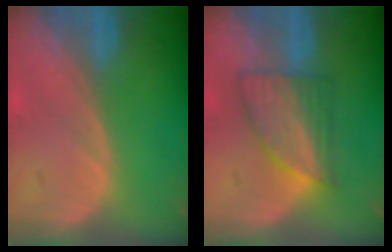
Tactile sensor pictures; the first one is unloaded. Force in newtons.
{"total": 7.0, "press": 6.4, "slide": 2.8}